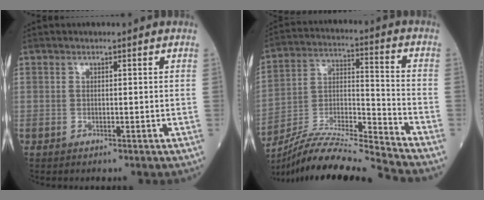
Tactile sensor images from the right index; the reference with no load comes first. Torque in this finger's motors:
{"motor_torque": [0.06, -0.44, 0.28, 0.04]}